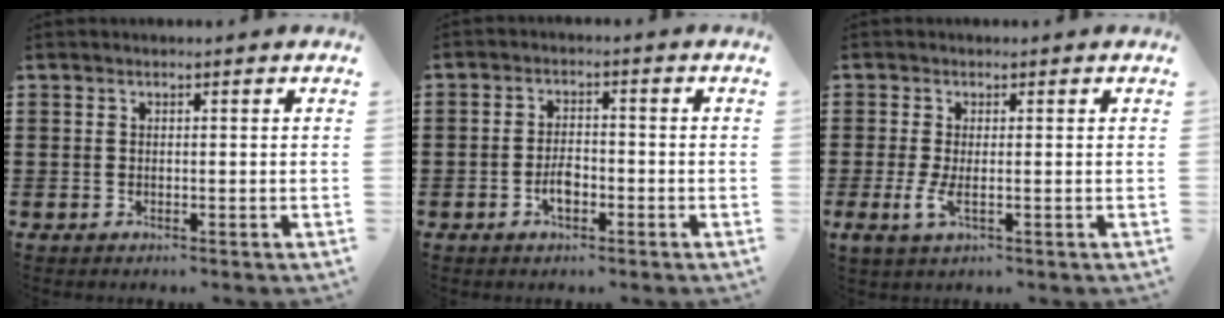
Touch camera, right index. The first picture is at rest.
{"total": 5.2, "force": [-2.4, 2.3, 4.0], "torque": [-0.087, 0.001, -0.048]}
{"total": 2.9, "force": [-0.5, 0.7, 2.8], "torque": [-0.065, -0.009, -0.011]}